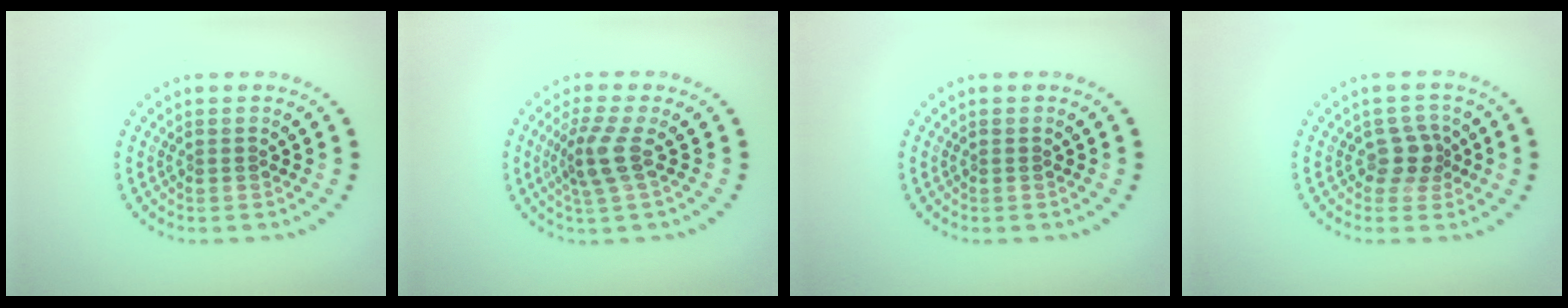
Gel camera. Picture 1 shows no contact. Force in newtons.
{"total": 2.9, "press": 2.2, "slide": 1.9}
{"total": 0.0}
{"total": 2.3, "press": 1.8, "slide": 1.3}